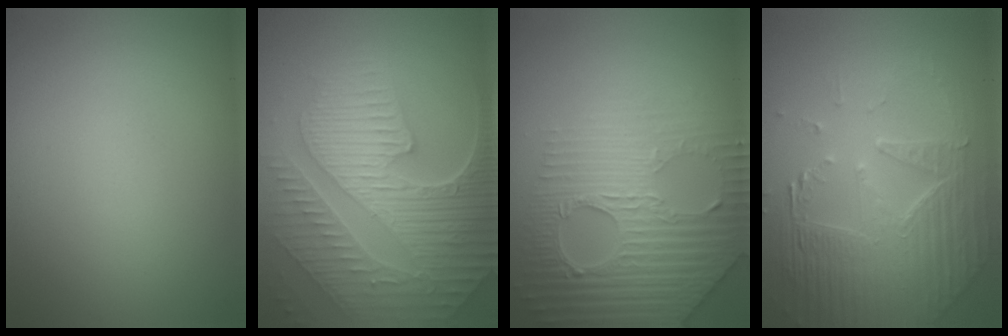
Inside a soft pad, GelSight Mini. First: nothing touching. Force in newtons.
{"total": 9.5, "press": 6.4, "slide": 7.1}
{"total": 6.3, "press": 5.3, "slide": 3.4}
{"total": 6.7, "press": 5.1, "slide": 4.4}